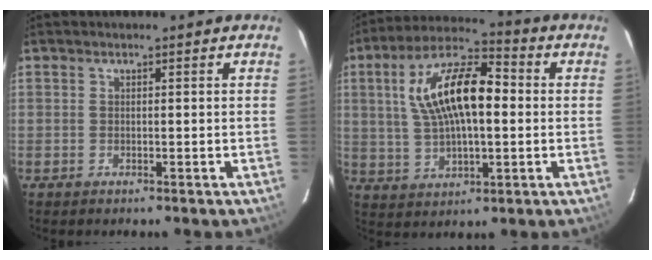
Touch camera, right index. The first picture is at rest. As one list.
[{"total": 16.0, "force": [2.1, 6.7, 14.4], "torque": [-0.271, 0.024, 0.036]}]